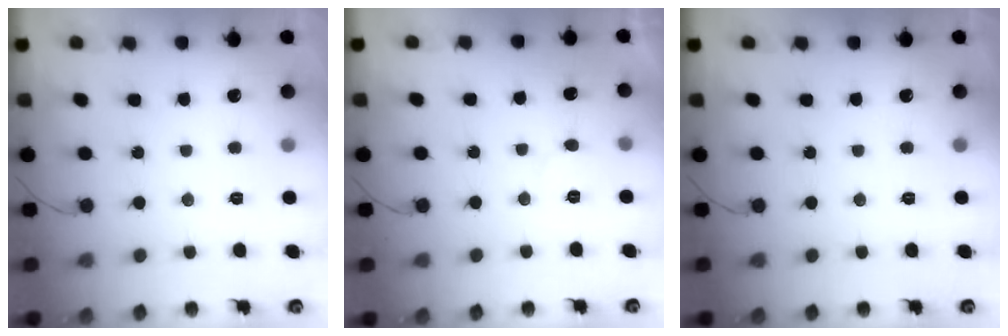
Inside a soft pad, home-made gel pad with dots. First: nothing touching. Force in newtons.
{"total": 3.5, "press": 3.5, "slide": 0.4}
{"total": 0.0}